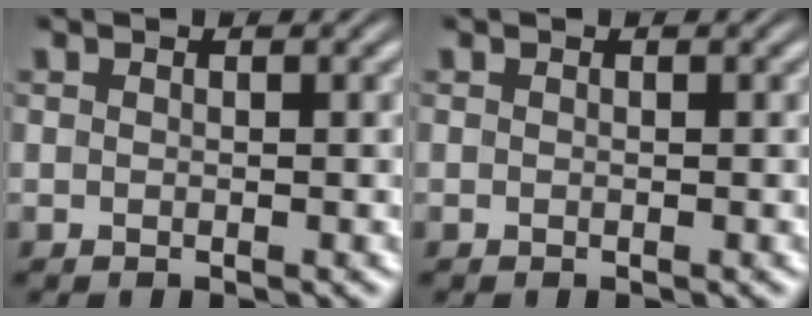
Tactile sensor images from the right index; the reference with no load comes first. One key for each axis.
{"total": 0.0}